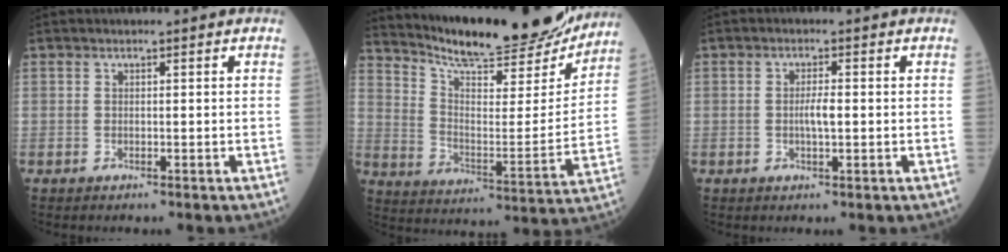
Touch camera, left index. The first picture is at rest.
{"total": 22.3, "force": [20.6, 3.2, 7.8], "torque": [-0.130, -0.047, 0.293]}
{"total": 2.4, "force": [-0.4, 0.5, 2.3], "torque": [-0.046, -0.002, -0.008]}